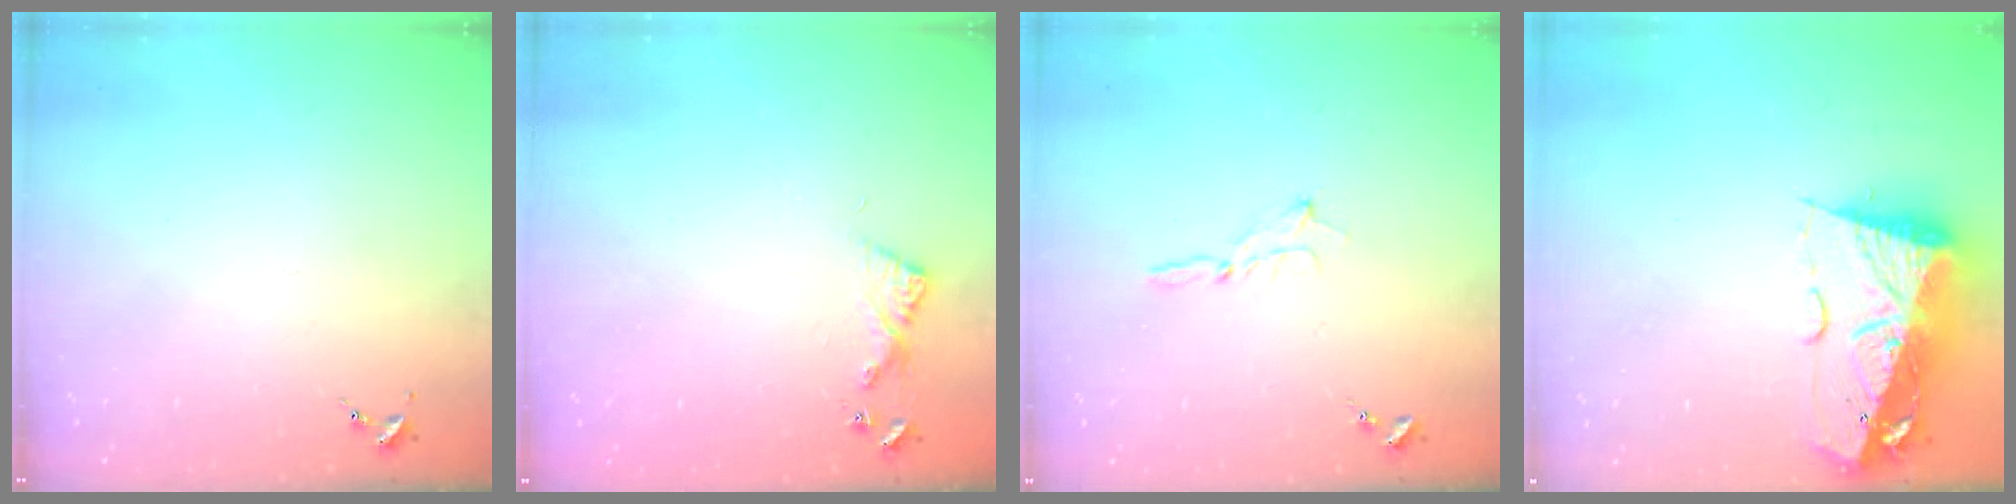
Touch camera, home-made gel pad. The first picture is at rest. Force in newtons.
{"total": 6.1, "press": 6.1, "slide": 0.6}
{"total": 2.5, "press": 2.5, "slide": 0.2}
{"total": 14.8, "press": 14.7, "slide": 1.8}